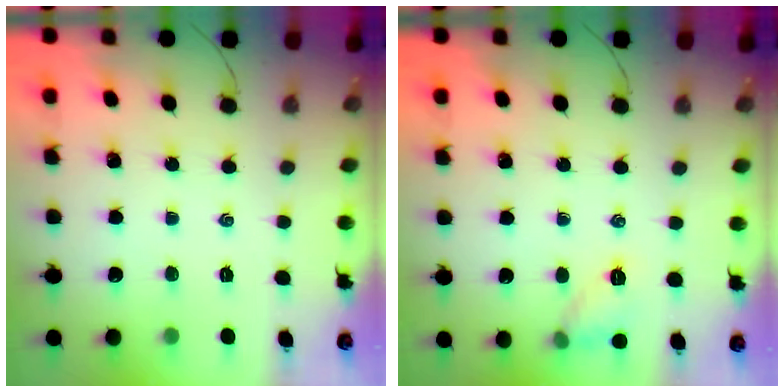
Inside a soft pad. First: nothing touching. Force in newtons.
{"total": 7.3, "press": 7.3, "slide": 0.6}